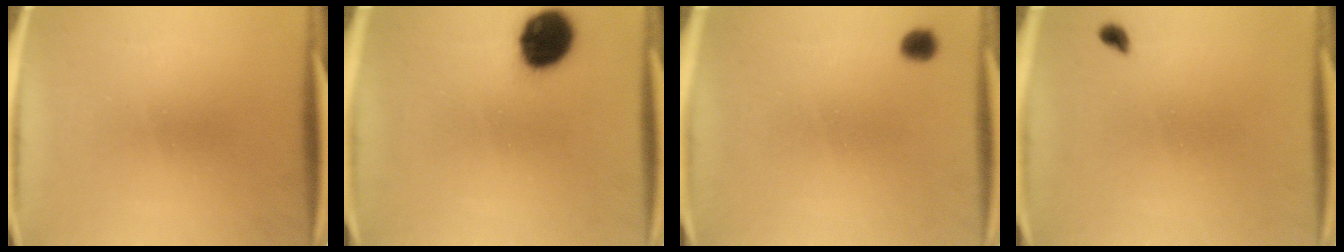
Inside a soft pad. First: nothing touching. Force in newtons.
{"total": 12.5}
{"total": 2.3}
{"total": 1.4}